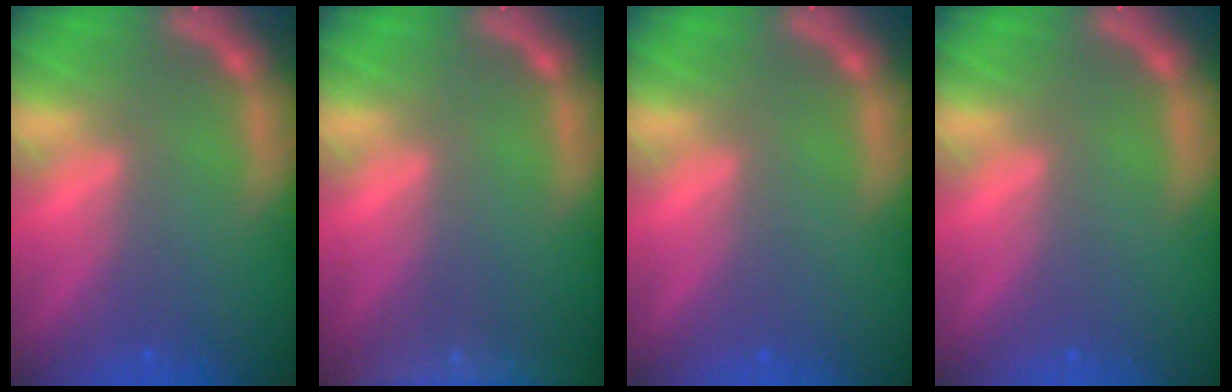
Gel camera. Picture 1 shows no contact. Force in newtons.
{"total": 10.1}
{"total": 0.0}
{"total": 0.0}